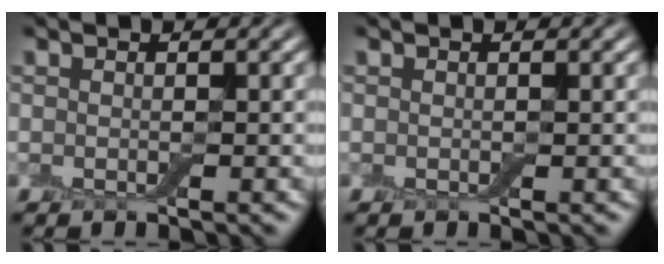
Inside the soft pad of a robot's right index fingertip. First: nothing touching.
{"total": 0.0}